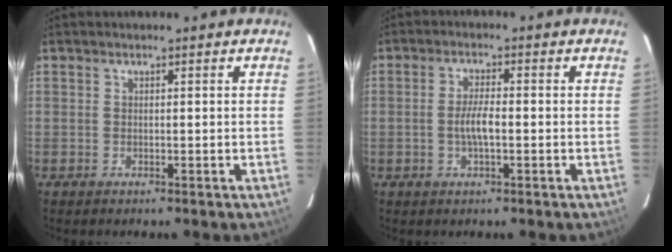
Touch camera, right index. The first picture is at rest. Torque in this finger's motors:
{"motor_torque": [0.47, -0.27, 0.42, 0.09]}